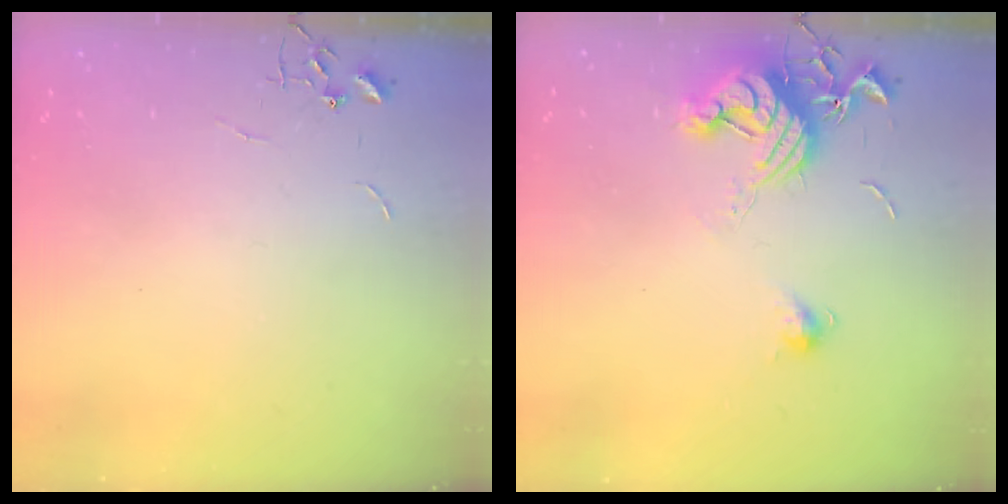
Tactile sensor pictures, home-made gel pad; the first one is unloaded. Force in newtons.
{"total": 12.3, "press": 12.3, "slide": 0.7}